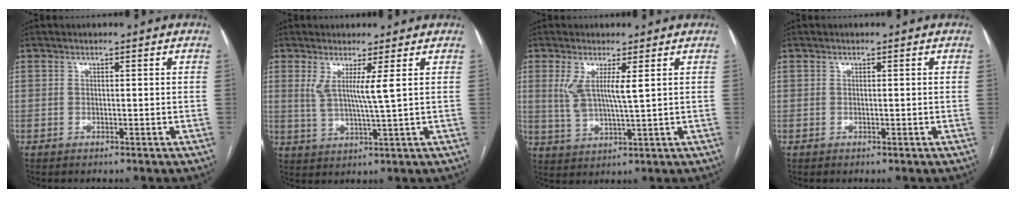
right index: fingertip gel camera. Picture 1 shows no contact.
{"total": 4.8, "force": [1.7, -1.0, 4.4], "torque": [-0.087, -0.012, 0.036]}
{"total": 5.6, "force": [1.9, 0.4, 5.3], "torque": [-0.111, -0.004, 0.043]}
{"total": 0.0}